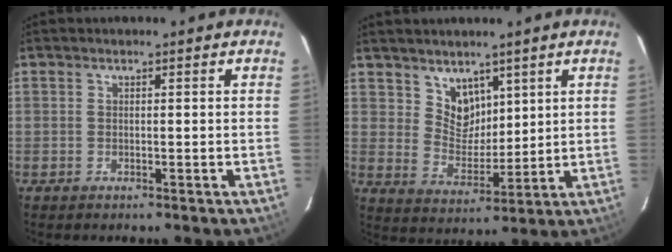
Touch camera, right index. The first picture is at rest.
{"total": 6.6, "force": [4.3, 4.6, 2.0], "torque": [-0.026, 0.001, 0.089]}